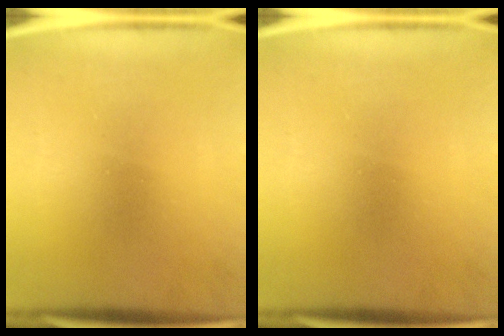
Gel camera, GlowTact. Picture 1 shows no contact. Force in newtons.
{"total": 0.0}